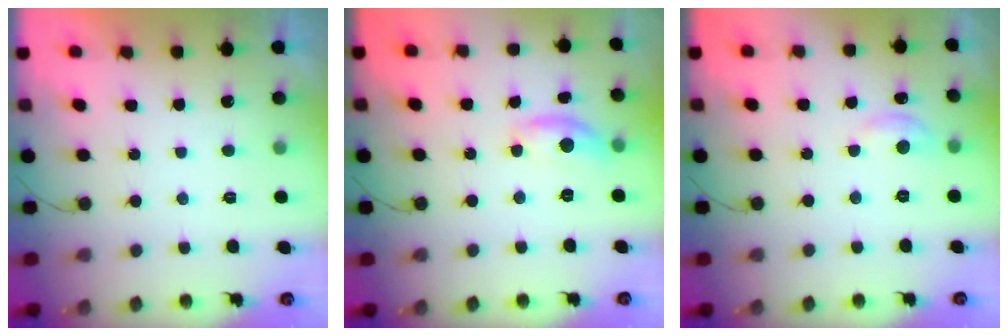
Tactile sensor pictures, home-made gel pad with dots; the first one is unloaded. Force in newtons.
{"total": 8.7, "press": 8.7, "slide": 0.5}
{"total": 4.9, "press": 4.9, "slide": 0.6}